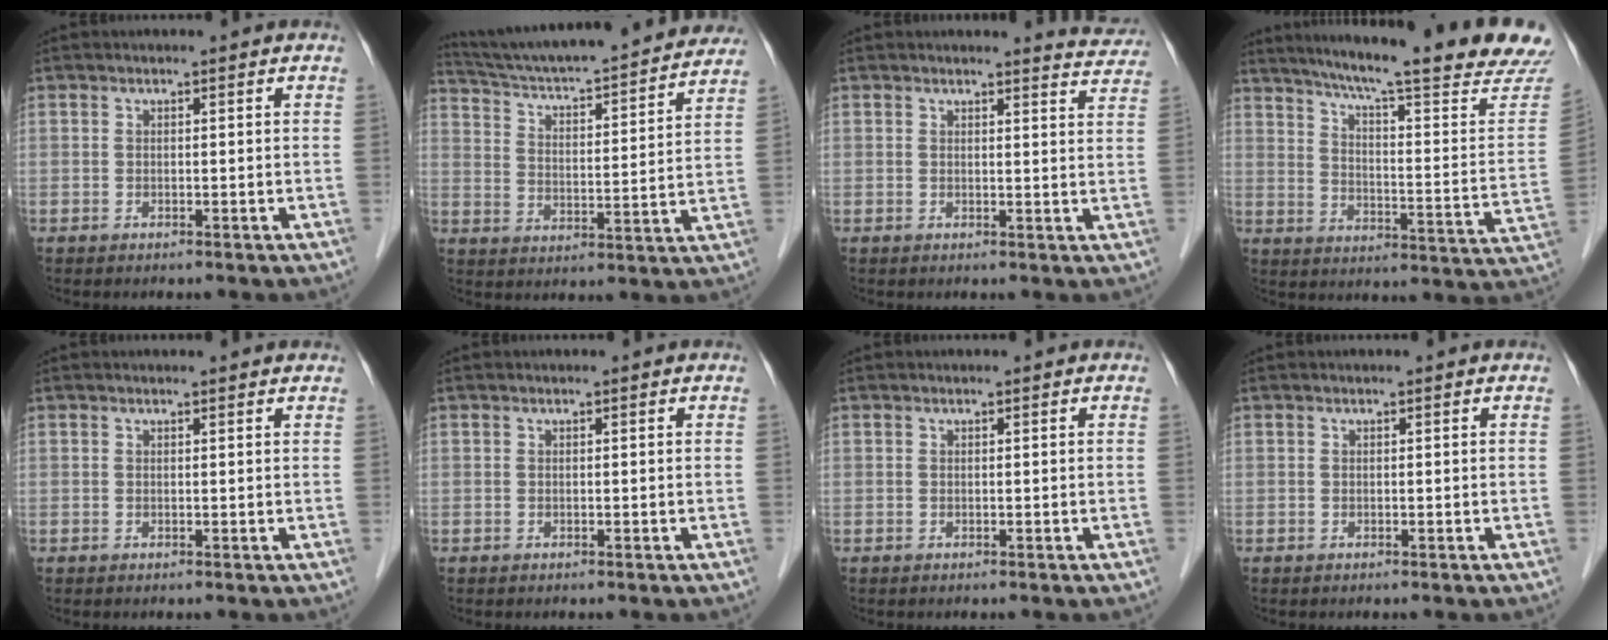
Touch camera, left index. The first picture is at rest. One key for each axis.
{"total": 26.3, "fx": 24.1, "fy": 2.6, "fz": 10.1, "tx": -0.167, "ty": -0.019, "tz": 0.329}
{"total": 4.4, "fx": 4.4, "fy": 0.4, "fz": -0.2, "tx": 0.004, "ty": -0.029, "tz": 0.027}
{"total": 26.0, "fx": 22.5, "fy": 0.4, "fz": 12.9, "tx": -0.196, "ty": -0.066, "tz": 0.288}
{"total": 1.9, "fx": 1.8, "fy": 0.2, "fz": 0.3, "tx": -0.012, "ty": 0.002, "tz": 0.013}
{"total": 0.0}
{"total": 0.0}
{"total": 0.0}